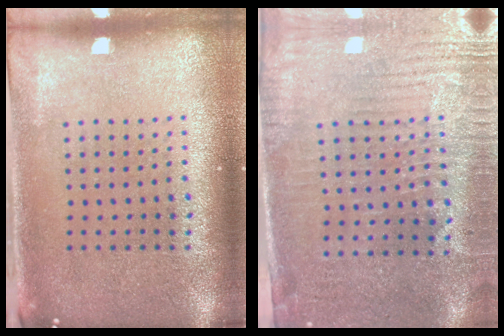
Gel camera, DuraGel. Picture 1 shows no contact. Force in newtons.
{"total": 3.2, "press": 2.9, "slide": 1.4}